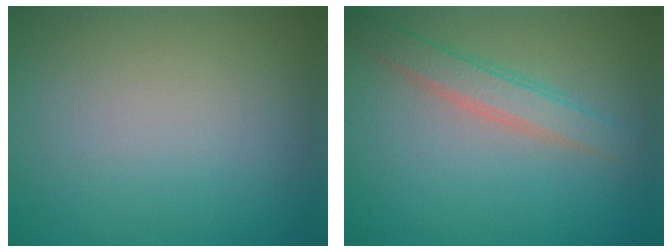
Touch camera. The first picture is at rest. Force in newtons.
{"total": 2.8, "press": 2.8, "slide": 0.2}